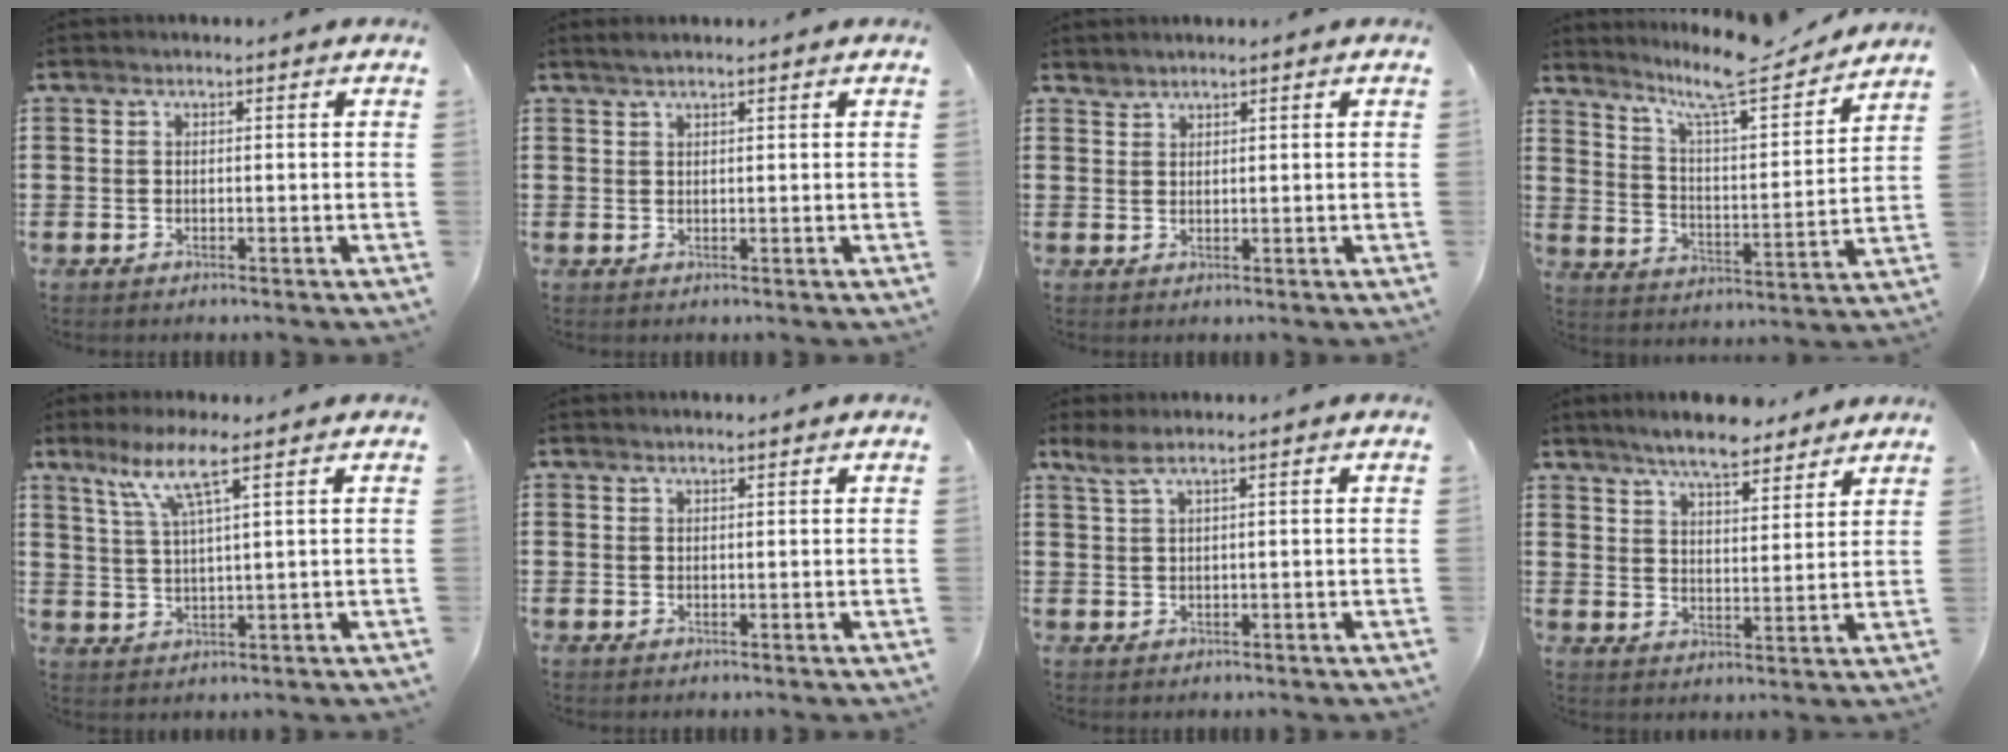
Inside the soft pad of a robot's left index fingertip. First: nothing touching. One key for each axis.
{"total": 1.4, "fx": 1.1, "fy": 0.0, "fz": 0.8, "tx": -0.017, "ty": 0.001, "tz": 0.020}
{"total": 1.3, "fx": 1.3, "fy": 0.1, "fz": -0.1, "tx": -0.001, "ty": -0.001, "tz": 0.027}
{"total": 10.4, "fx": 8.9, "fy": 0.8, "fz": 5.2, "tx": -0.116, "ty": -0.060, "tz": 0.147}
{"total": 7.3, "fx": 4.1, "fy": 0.4, "fz": 6.0, "tx": -0.129, "ty": 0.001, "tz": 0.071}
{"total": 0.8, "fx": 0.6, "fy": 0.0, "fz": 0.4, "tx": -0.008, "ty": -0.001, "tz": 0.012}
{"total": 2.1, "fx": 1.0, "fy": 0.1, "fz": 1.8, "tx": -0.045, "ty": -0.003, "tz": 0.015}
{"total": 6.8, "fx": 6.2, "fy": 1.1, "fz": 2.5, "tx": -0.062, "ty": -0.019, "tz": 0.110}